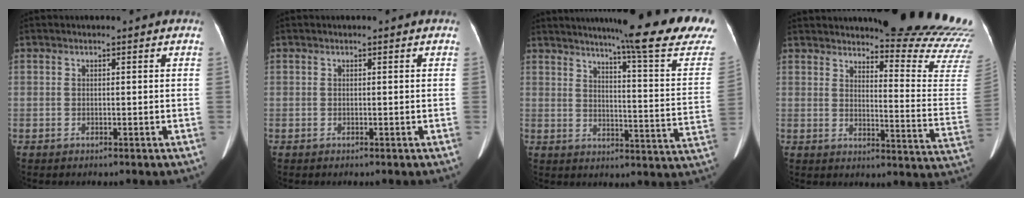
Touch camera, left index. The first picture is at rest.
{"total": 0.0}
{"total": 23.1, "force": [19.8, -0.7, 11.9], "torque": [-0.158, -0.083, 0.229]}
{"total": 20.5, "force": [19.8, -0.1, 5.4], "torque": [-0.064, -0.161, 0.215]}